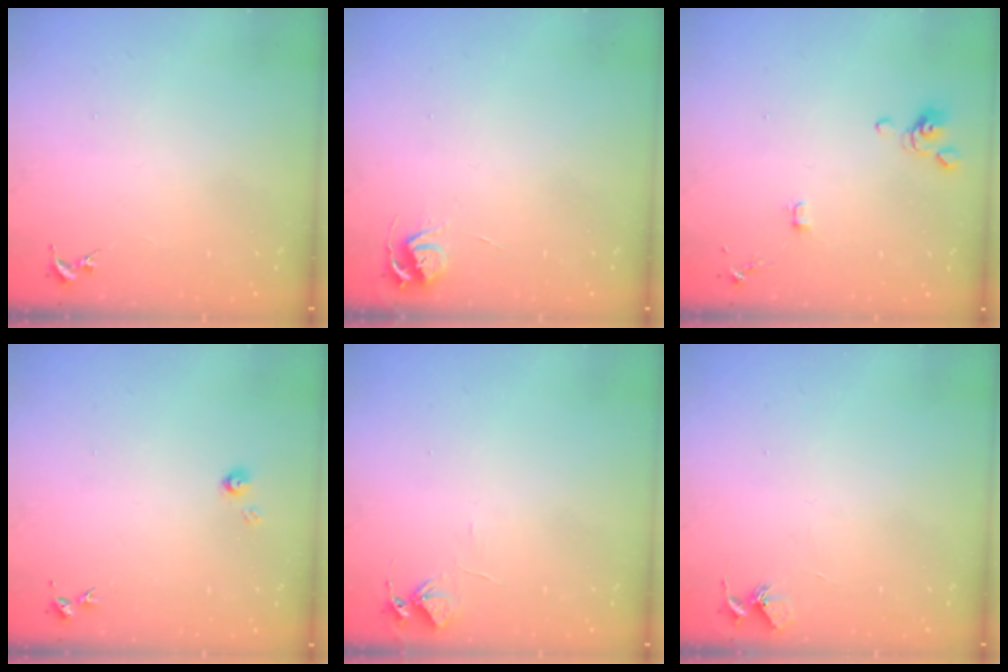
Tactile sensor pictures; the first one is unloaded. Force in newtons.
{"total": 5.2, "press": 5.2, "slide": 0.6}
{"total": 4.0, "press": 3.9, "slide": 0.8}
{"total": 3.4, "press": 3.4, "slide": 0.5}
{"total": 5.9, "press": 5.9, "slide": 0.6}
{"total": 5.1, "press": 5.1, "slide": 0.5}